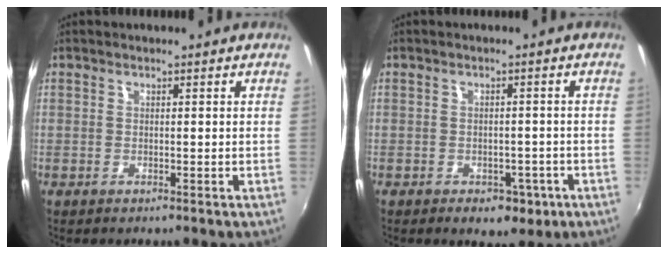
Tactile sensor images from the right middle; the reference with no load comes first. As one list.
[{"total": 5.5, "force": [-3.0, 3.7, 2.8], "torque": [-0.050, -0.005, -0.027]}]